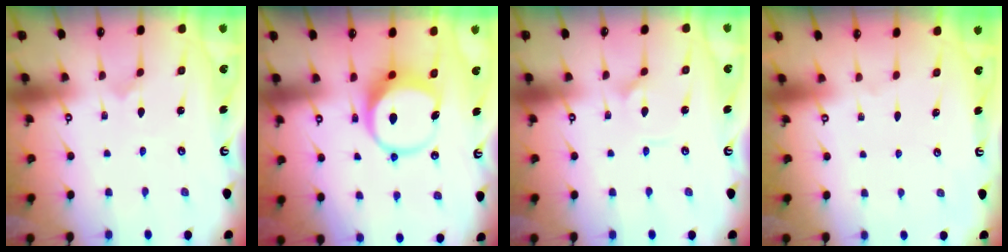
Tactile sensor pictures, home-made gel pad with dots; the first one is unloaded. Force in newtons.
{"total": 8.3, "press": 8.2, "slide": 1.2}
{"total": 2.9, "press": 2.8, "slide": 0.4}
{"total": 0.0}